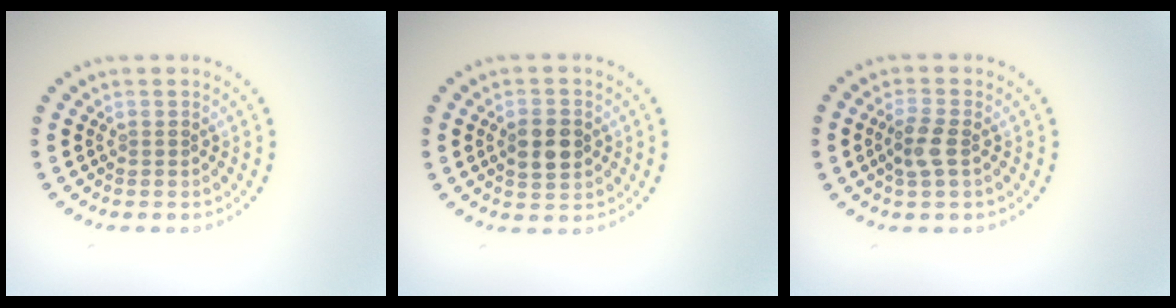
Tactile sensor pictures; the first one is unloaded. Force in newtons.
{"total": 3.3, "press": 3.3, "slide": 0.1}
{"total": 2.4, "press": 2.2, "slide": 0.8}